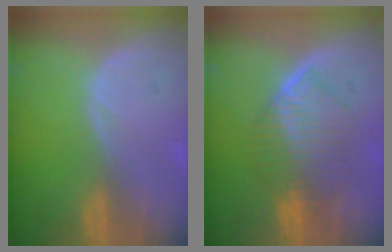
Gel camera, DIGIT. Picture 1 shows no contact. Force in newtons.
{"total": 7.3, "press": 7.3, "slide": 0.2}